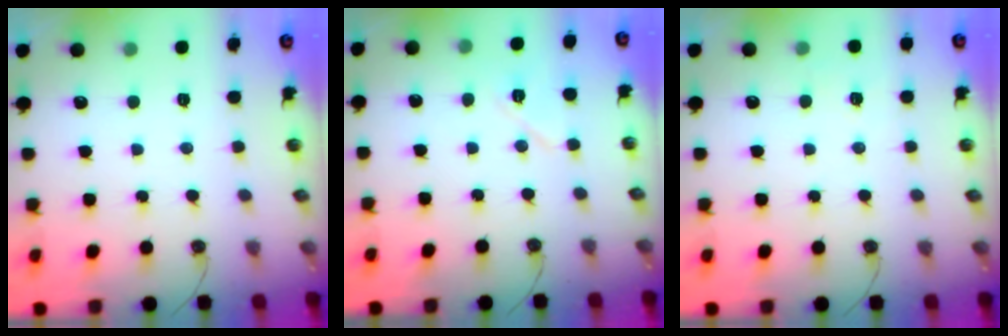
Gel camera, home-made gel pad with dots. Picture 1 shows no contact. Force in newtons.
{"total": 8.5, "press": 5.0, "slide": 7.0}
{"total": 3.2, "press": 3.2, "slide": 0.3}